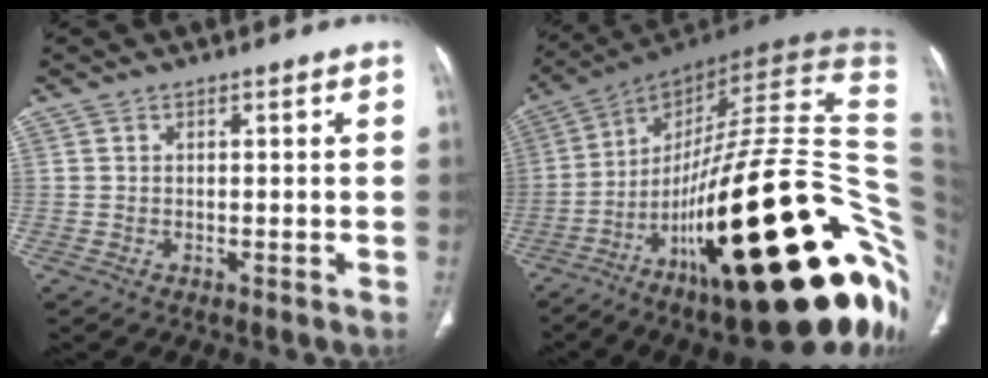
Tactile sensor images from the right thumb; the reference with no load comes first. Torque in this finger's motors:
{"motor_torque": [4.21, 0.80, 2.22, -0.55, 0.93]}